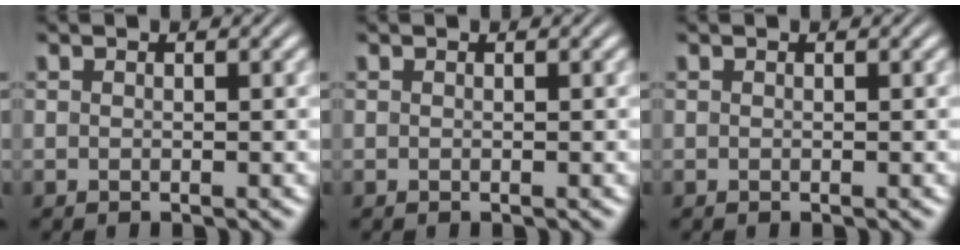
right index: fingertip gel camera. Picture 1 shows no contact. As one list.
[{"total": 0.0}, {"total": 0.0}]